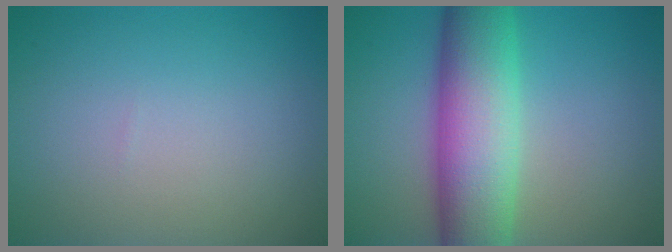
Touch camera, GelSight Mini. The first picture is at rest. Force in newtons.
{"total": 10.4, "press": 10.4, "slide": 0.1}